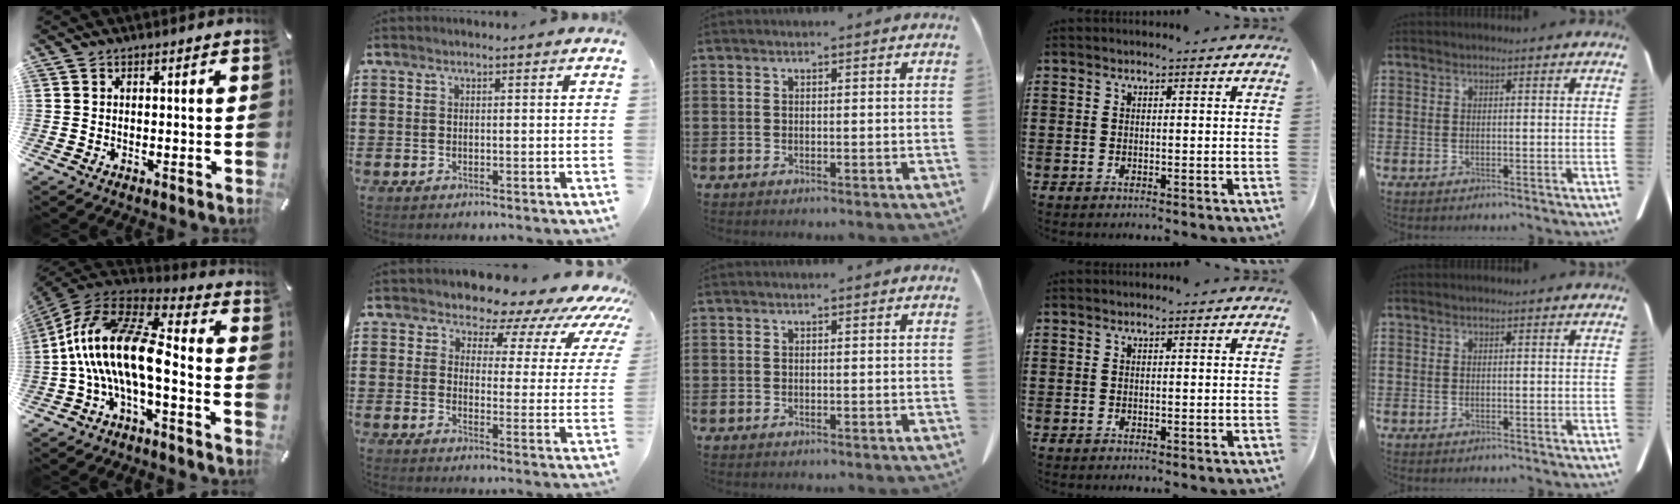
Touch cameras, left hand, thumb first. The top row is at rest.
{"thumb": {"total": 18.2, "force": [-3.2, 7.3, 16.4], "torque": [-0.341, 0.004, -0.059]}, "index": {"total": 7.6, "force": [6.6, 2.6, 2.8], "torque": [-0.065, -0.048, 0.112]}}